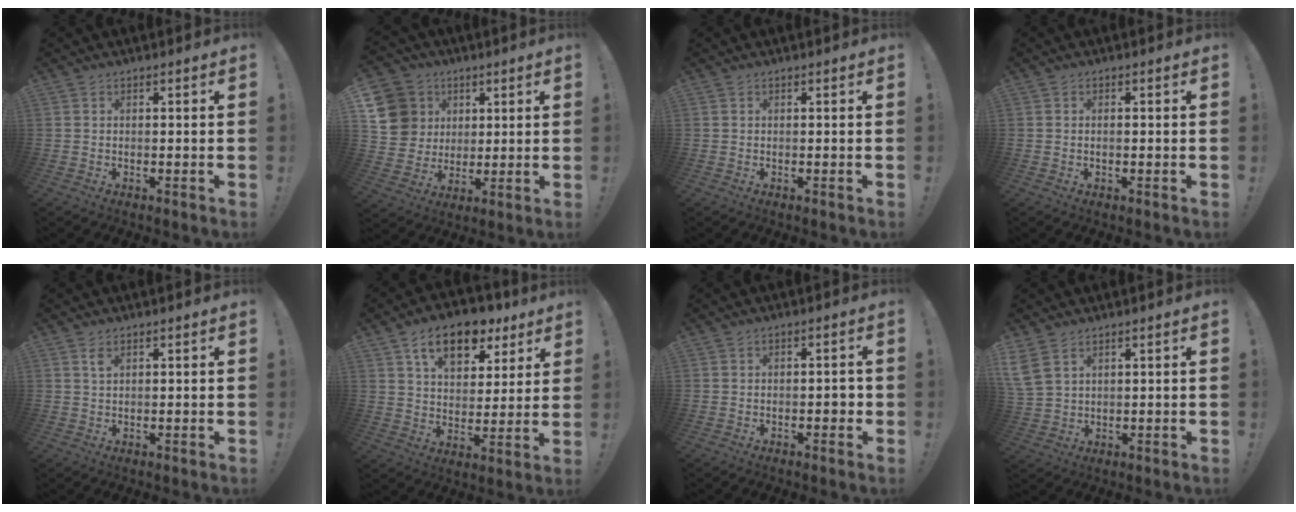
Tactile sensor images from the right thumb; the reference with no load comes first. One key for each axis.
{"total": 14.2, "fx": 3.9, "fy": 12.9, "fz": 4.5, "tx": -0.068, "ty": -0.013, "tz": 0.092}
{"total": 0.0}
{"total": 0.8, "fx": -0.1, "fy": 0.2, "fz": 0.8, "tx": -0.015, "ty": 0.001, "tz": -0.002}
{"total": 2.0, "fx": 1.1, "fy": 0.9, "fz": 1.4, "tx": -0.024, "ty": -0.002, "tz": 0.018}
{"total": 14.3, "fx": 8.2, "fy": 8.3, "fz": 8.3, "tx": -0.127, "ty": -0.039, "tz": 0.147}
{"total": 2.2, "fx": -1.0, "fy": 1.1, "fz": 1.7, "tx": -0.020, "ty": 0.004, "tz": -0.019}
{"total": 5.8, "fx": 3.5, "fy": 3.2, "fz": 3.4, "tx": -0.078, "ty": -0.014, "tz": 0.068}